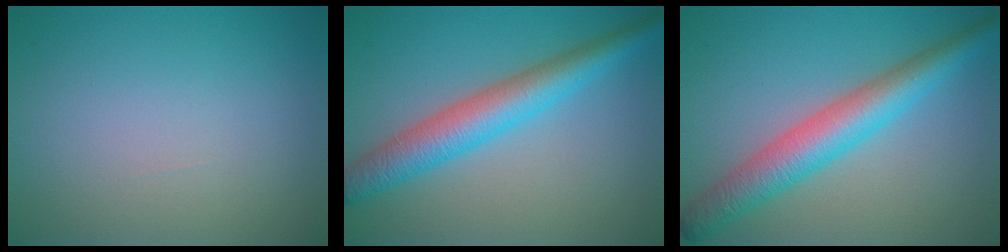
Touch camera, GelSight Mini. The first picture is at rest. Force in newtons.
{"total": 5.5, "press": 5.5, "slide": 0.1}
{"total": 5.8, "press": 5.8, "slide": 0.1}